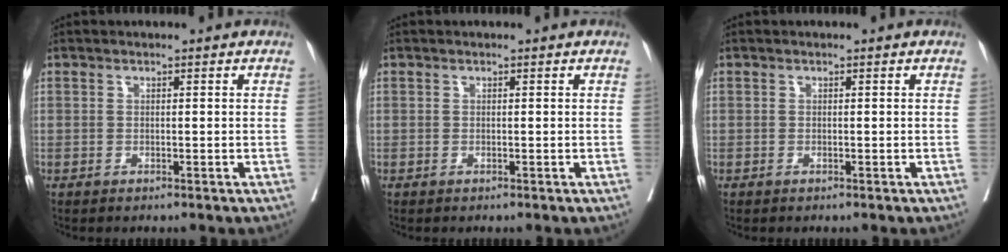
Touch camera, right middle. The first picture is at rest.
{"total": 0.0}
{"total": 0.0}